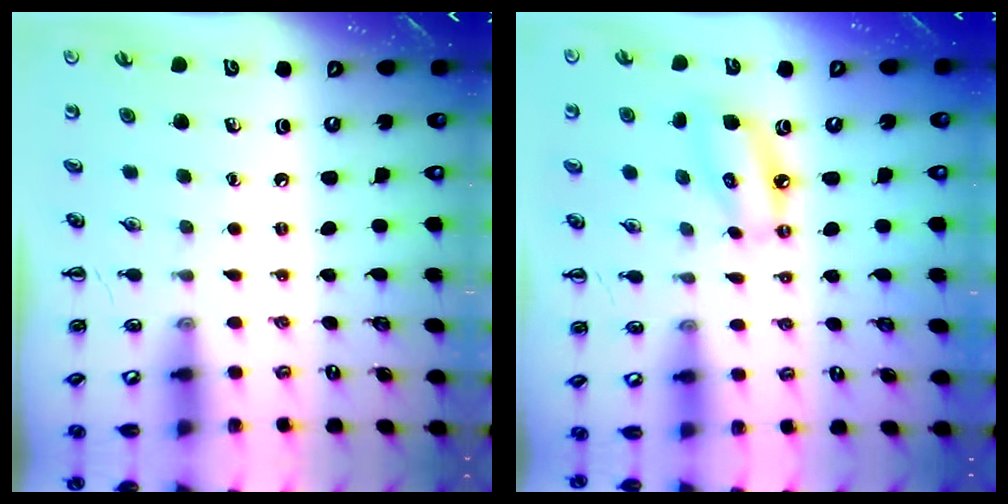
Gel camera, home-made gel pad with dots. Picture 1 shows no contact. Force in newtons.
{"total": 9.0, "press": 8.7, "slide": 2.3}